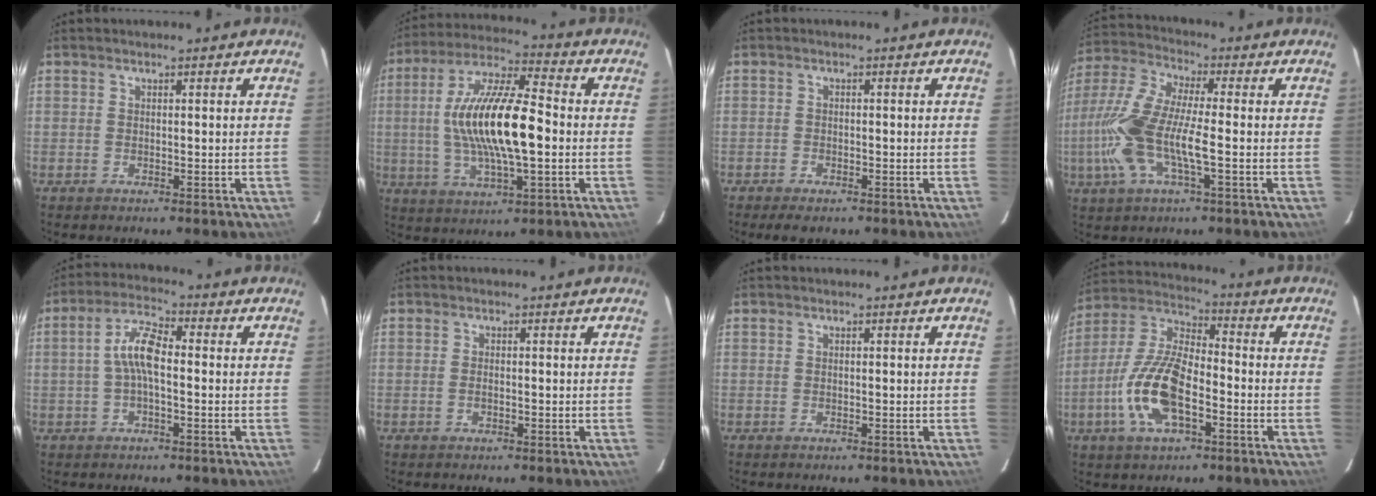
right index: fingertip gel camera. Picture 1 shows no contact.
{"total": 17.5, "force": [-0.7, 5.1, 16.8], "torque": [-0.324, 0.007, -0.015]}
{"total": 3.2, "force": [-2.6, 1.2, 1.5], "torque": [-0.042, -0.011, -0.044]}
{"total": 14.9, "force": [-2.8, 3.7, 14.1], "torque": [-0.303, -0.001, -0.060]}
{"total": 6.5, "force": [-0.5, 2.2, 6.1], "torque": [-0.127, 0.020, -0.012]}
{"total": 0.9, "force": [-0.3, 0.5, 0.7], "torque": [-0.017, 0.000, -0.007]}
{"total": 0.0}
{"total": 14.7, "force": [-5.0, 6.1, 12.4], "torque": [-0.265, -0.001, -0.099]}